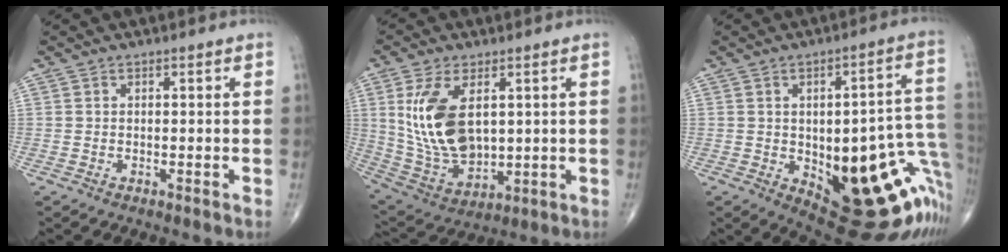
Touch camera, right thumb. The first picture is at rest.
{"total": 15.7, "force": [3.4, 8.8, 12.5], "torque": [-0.234, -0.018, 0.083]}
{"total": 26.4, "force": [-6.7, 10.4, 23.3], "torque": [-0.208, 0.027, -0.060]}